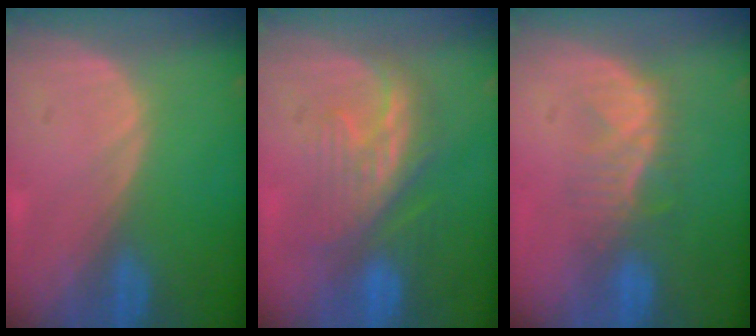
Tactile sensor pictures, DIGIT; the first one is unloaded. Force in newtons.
{"total": 8.2, "press": 7.9, "slide": 1.8}
{"total": 5.2, "press": 5.0, "slide": 1.3}